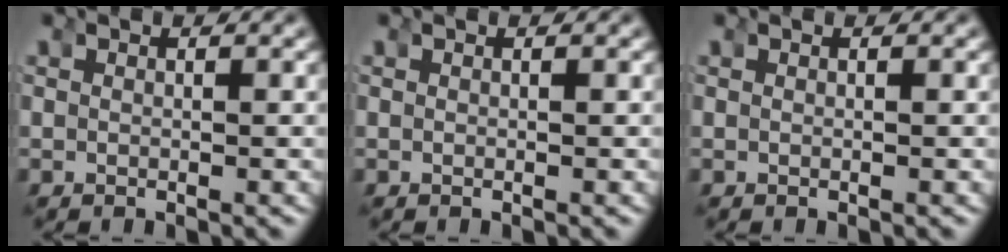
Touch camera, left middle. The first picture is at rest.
{"total": 0.0}
{"total": 0.0}